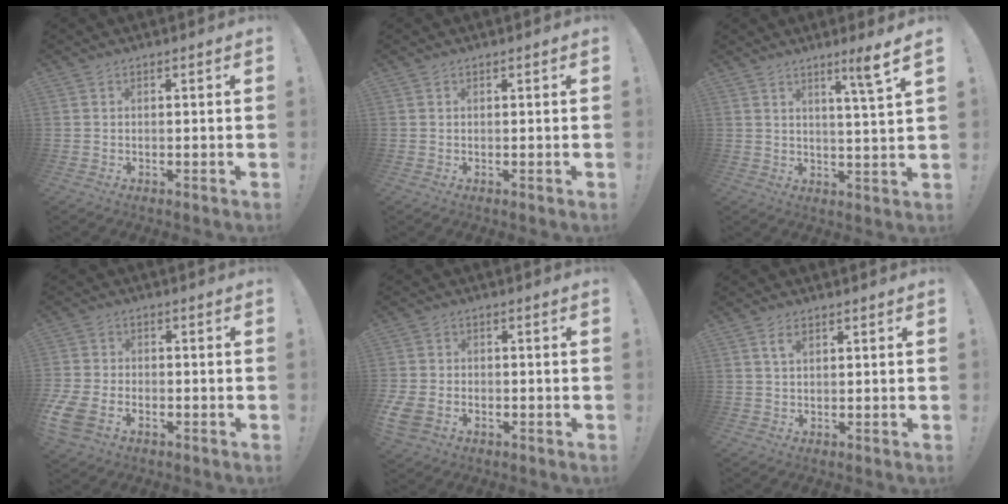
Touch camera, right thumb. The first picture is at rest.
{"total": 0.0}
{"total": 6.8, "force": [3.9, -1.3, 5.3], "torque": [-0.079, -0.028, 0.054]}
{"total": 7.9, "force": [-3.8, 5.4, 4.4], "torque": [-0.098, 0.008, -0.066]}
{"total": 5.9, "force": [-2.3, 4.5, 3.2], "torque": [-0.072, 0.001, -0.038]}
{"total": 2.8, "force": [1.4, 1.3, 2.1], "torque": [-0.038, -0.001, 0.023]}